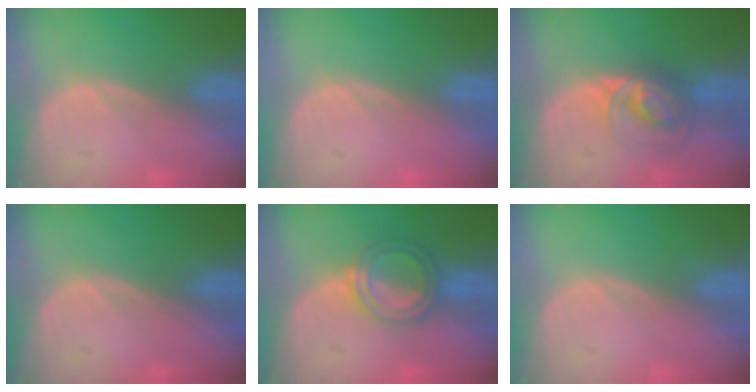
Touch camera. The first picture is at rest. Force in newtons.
{"total": 0.0}
{"total": 6.8, "press": 5.9, "slide": 3.3}
{"total": 0.0}
{"total": 4.9, "press": 4.9, "slide": 0.3}
{"total": 0.0}